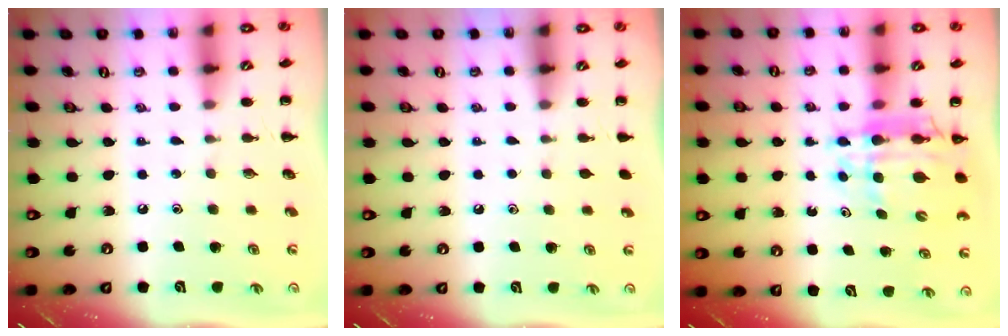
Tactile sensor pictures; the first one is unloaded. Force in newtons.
{"total": 1.1, "press": 1.1, "slide": 0.2}
{"total": 10.6, "press": 10.0, "slide": 3.4}